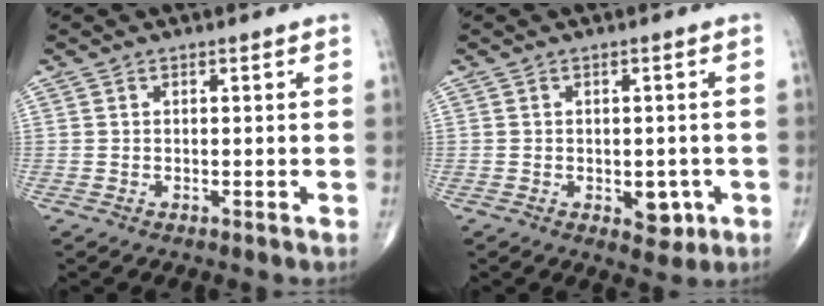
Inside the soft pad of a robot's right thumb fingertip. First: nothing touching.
{"total": 4.4, "force": [-1.3, 2.8, 3.2], "torque": [-0.016, 0.001, -0.011]}